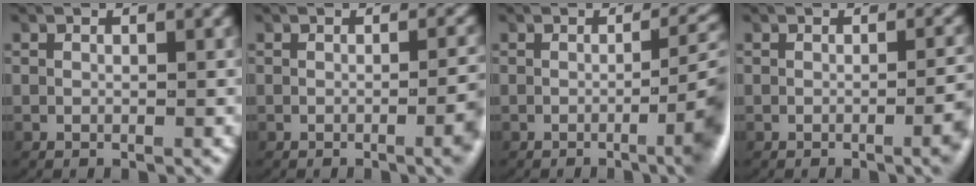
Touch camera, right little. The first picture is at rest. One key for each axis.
{"total": 2.8, "fx": -0.7, "fy": 0.4, "fz": 2.7, "tx": -0.026, "ty": 0.005, "tz": -0.015}
{"total": 5.4, "fx": -1.2, "fy": 1.4, "fz": 5.1, "tx": -0.051, "ty": 0.005, "tz": -0.025}
{"total": 2.5, "fx": -0.7, "fy": 0.3, "fz": 2.4, "tx": -0.025, "ty": 0.005, "tz": -0.015}